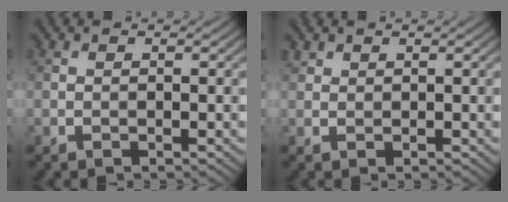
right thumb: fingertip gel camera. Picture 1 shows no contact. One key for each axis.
{"total": 0.9, "fx": 0.8, "fy": 0.4, "fz": 0.1, "tx": -0.007, "ty": 0.000, "tz": 0.021}